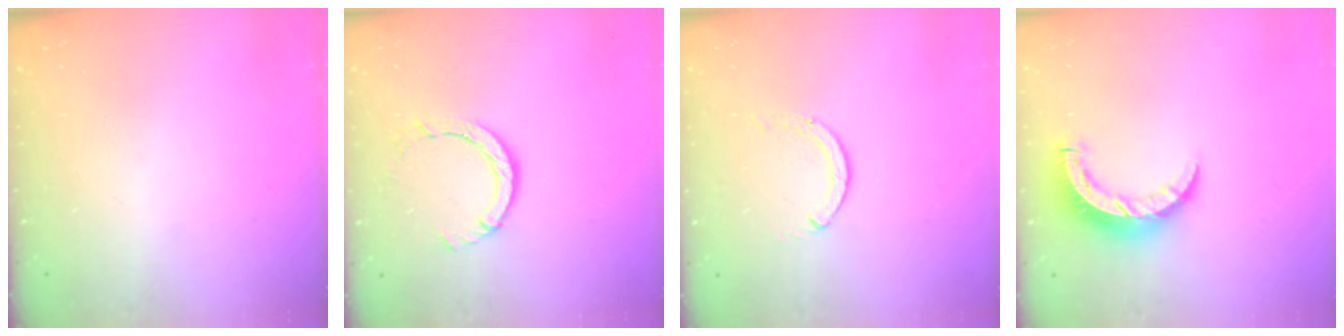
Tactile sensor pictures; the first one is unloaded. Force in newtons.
{"total": 4.2, "press": 4.2, "slide": 0.4}
{"total": 0.0}
{"total": 10.2, "press": 10.1, "slide": 1.0}